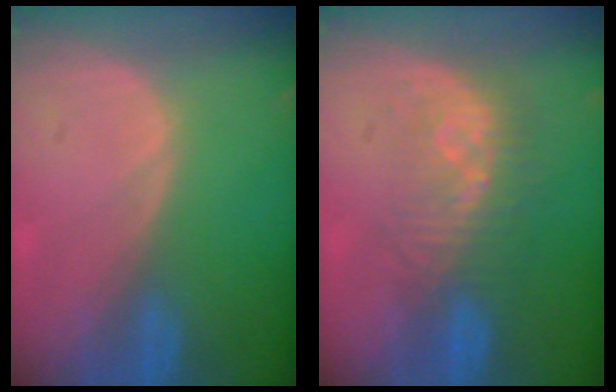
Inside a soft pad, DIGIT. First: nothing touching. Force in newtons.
{"total": 8.2, "press": 7.3, "slide": 3.8}